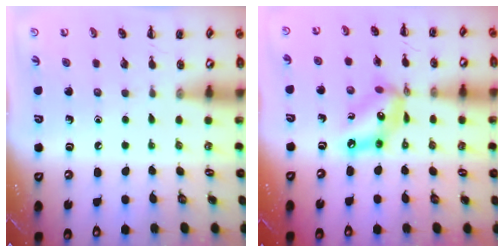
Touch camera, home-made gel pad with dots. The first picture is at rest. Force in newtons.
{"total": 12.1, "press": 11.7, "slide": 3.1}